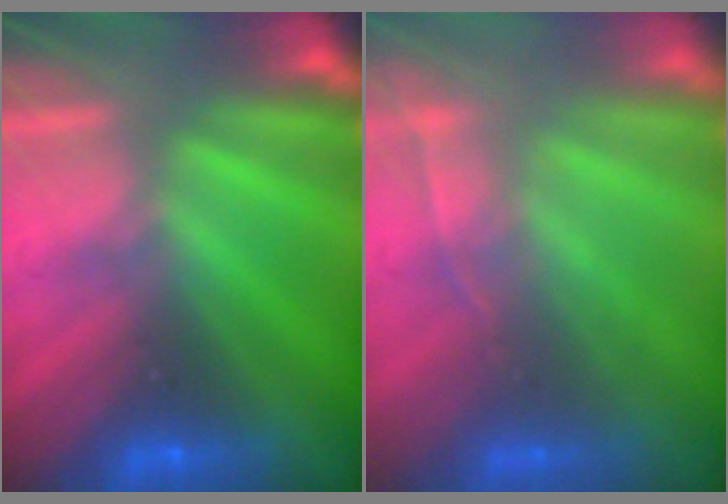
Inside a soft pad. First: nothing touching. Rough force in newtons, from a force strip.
{"total": 1.8}